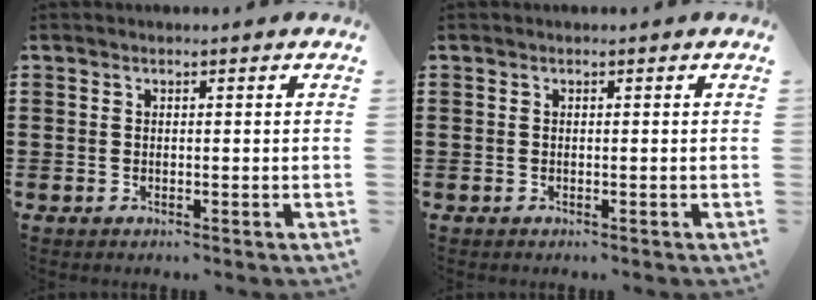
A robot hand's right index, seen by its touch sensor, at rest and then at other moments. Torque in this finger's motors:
{"motor_torque": [-0.22, -0.02, -0.05, 0.01]}